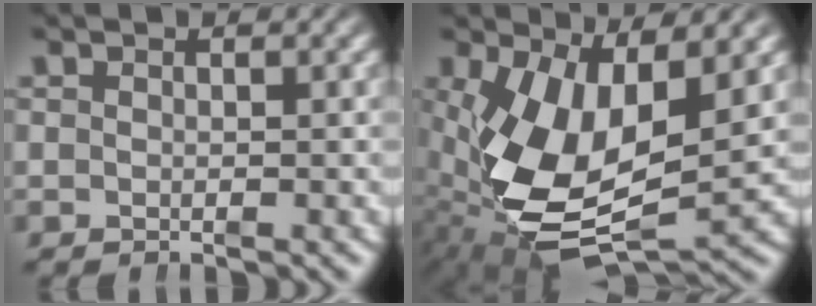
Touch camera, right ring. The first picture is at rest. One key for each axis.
{"total": 11.9, "fx": -1.7, "fy": 6.7, "fz": 9.6, "tx": -0.216, "ty": -0.053, "tz": 0.007}